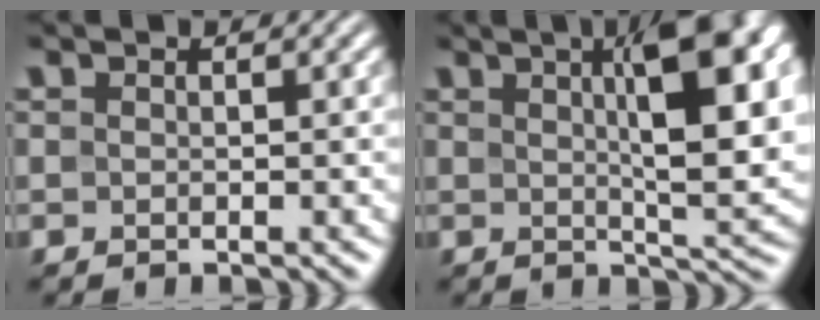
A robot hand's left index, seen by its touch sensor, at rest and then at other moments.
{"total": 10.6, "force": [2.9, 3.3, 9.6], "torque": [-0.121, 0.005, 0.043]}